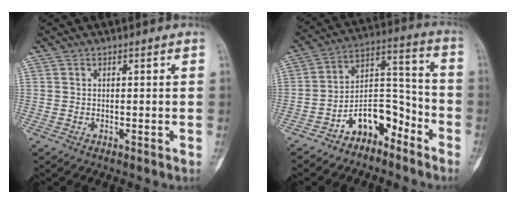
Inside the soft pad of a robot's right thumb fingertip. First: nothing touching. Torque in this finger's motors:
{"motor_torque": [0.15, 0.10, 0.46, -0.41, 0.06]}